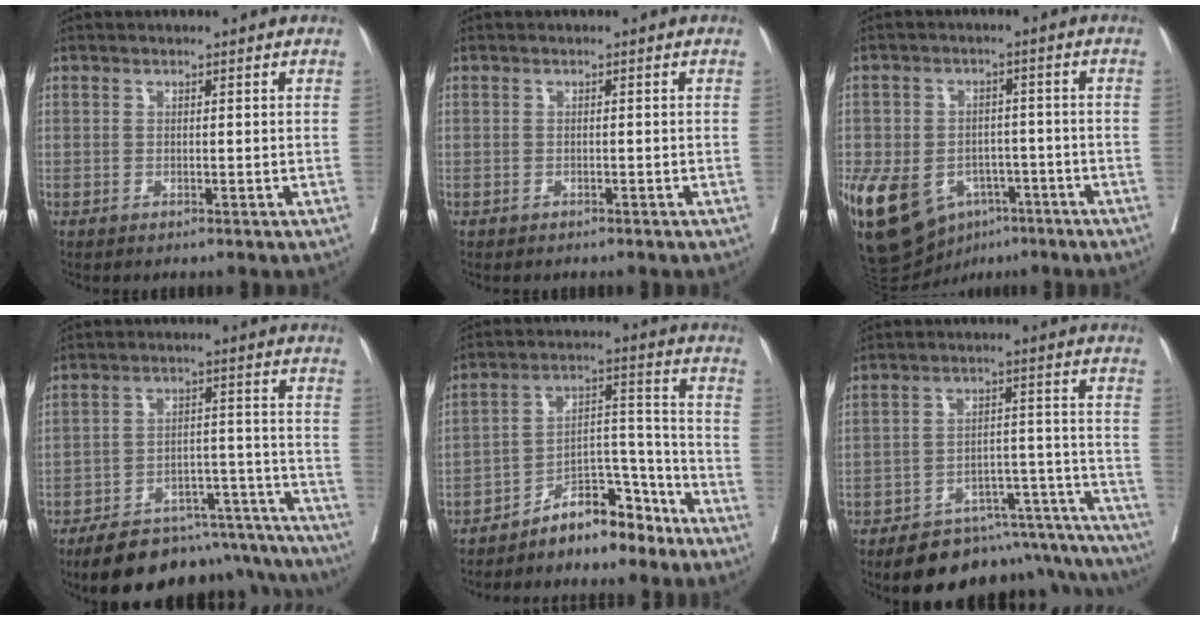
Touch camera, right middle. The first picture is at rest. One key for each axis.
{"total": 0.7, "fx": -0.6, "fy": 0.4, "fz": 0.1, "tx": -0.010, "ty": 0.002, "tz": -0.009}
{"total": 16.5, "fx": -7.7, "fy": 11.2, "fz": 9.3, "tx": -0.209, "ty": 0.003, "tz": -0.112}
{"total": 23.8, "fx": -21.5, "fy": 6.3, "fz": 7.9, "tx": -0.066, "ty": 0.031, "tz": -0.290}
{"total": 10.0, "fx": -8.2, "fy": 3.7, "fz": 4.3, "tx": -0.068, "ty": 0.043, "tz": -0.141}
{"total": 21.4, "fx": -19.5, "fy": 5.3, "fz": 6.8, "tx": -0.030, "ty": 0.044, "tz": -0.256}